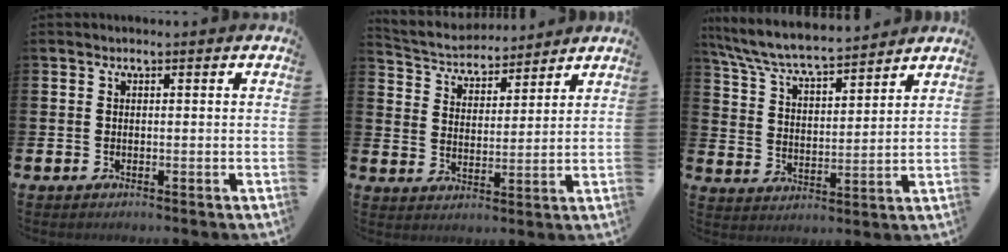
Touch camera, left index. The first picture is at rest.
{"total": 4.7, "force": [4.5, 1.3, 0.1], "torque": [-0.023, -0.036, 0.074]}
{"total": 7.4, "force": [7.0, 0.6, 2.2], "torque": [-0.070, -0.048, 0.121]}